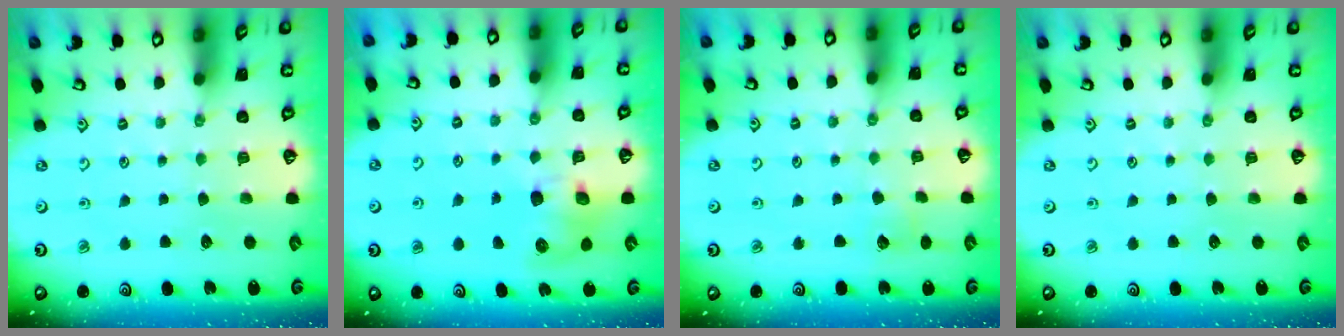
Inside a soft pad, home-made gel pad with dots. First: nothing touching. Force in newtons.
{"total": 8.7, "press": 8.6, "slide": 1.3}
{"total": 2.9, "press": 2.9, "slide": 0.2}
{"total": 0.0}